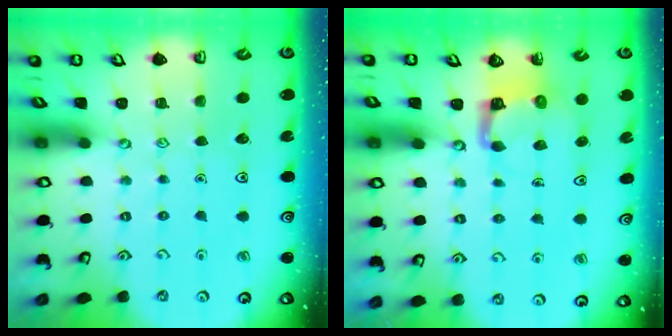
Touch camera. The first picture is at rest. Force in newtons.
{"total": 4.2, "press": 4.2, "slide": 0.1}